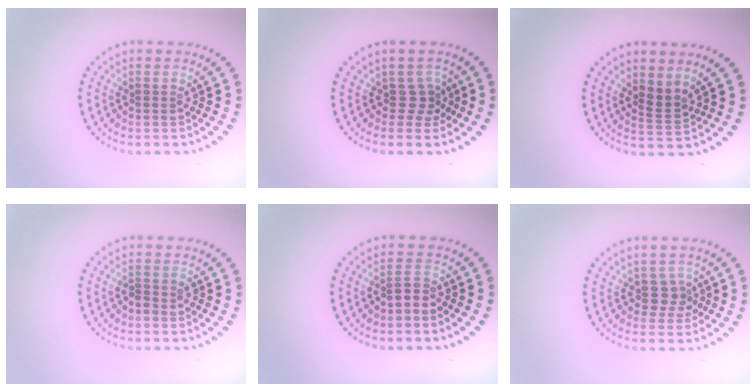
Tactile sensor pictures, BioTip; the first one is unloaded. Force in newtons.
{"total": 1.8, "press": 1.1, "slide": 1.4}
{"total": 1.7, "press": 1.3, "slide": 1.1}
{"total": 1.0, "press": 0.9, "slide": 0.6}
{"total": 1.2, "press": 0.7, "slide": 1.0}
{"total": 1.9, "press": 1.5, "slide": 1.2}